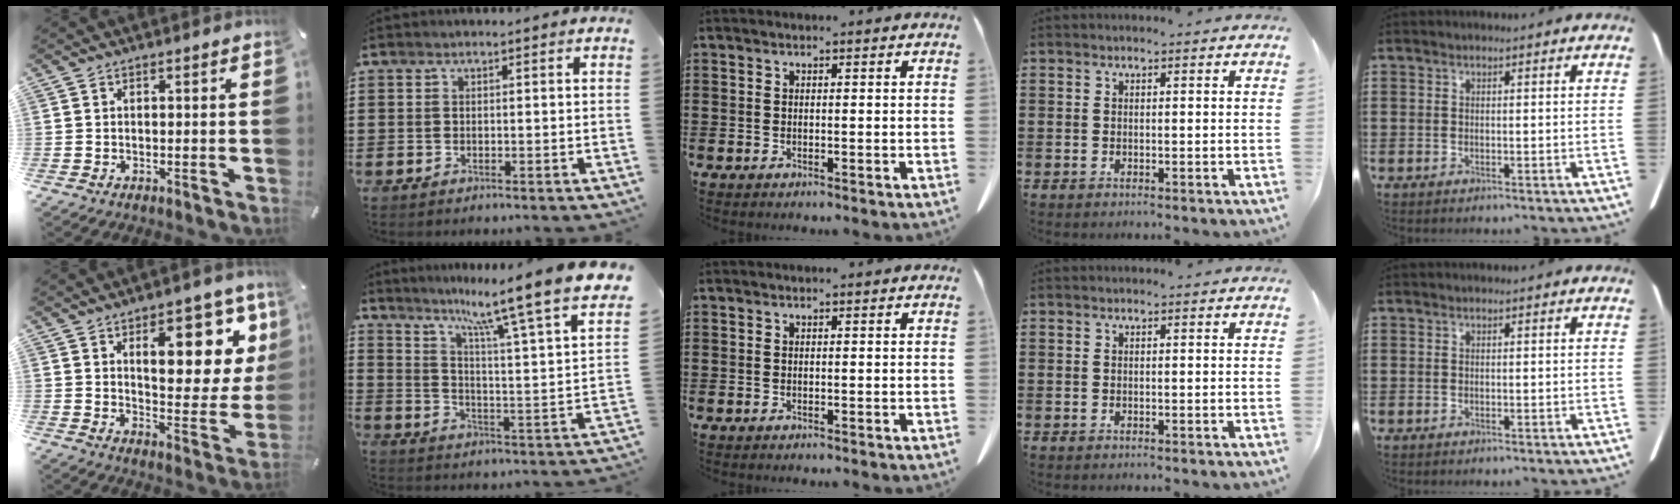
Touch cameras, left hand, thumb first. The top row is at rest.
{"thumb": {"total": 16.7, "force": [8.4, 7.5, 12.3], "torque": [-0.153, -0.047, 0.132]}, "index": {"total": 10.1, "force": [8.1, -1.0, 5.9], "torque": [-0.123, -0.077, 0.116]}}